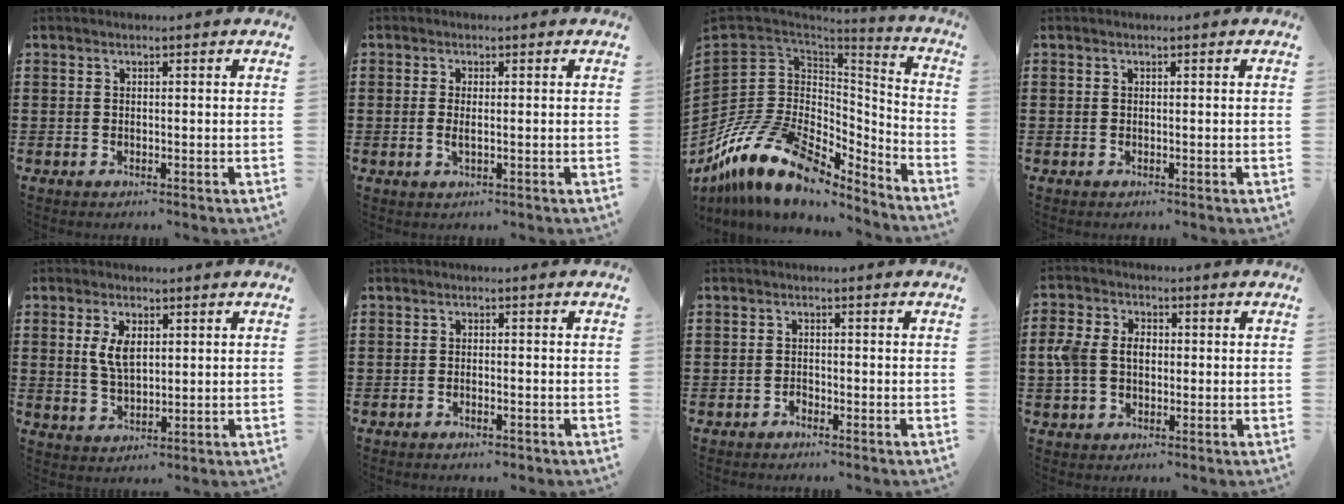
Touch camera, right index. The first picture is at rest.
{"total": 1.7, "force": [0.0, 0.5, 1.7], "torque": [-0.030, -0.002, 0.000]}
{"total": 16.4, "force": [-10.4, 8.9, 9.2], "torque": [-0.222, 0.023, -0.192]}
{"total": 0.0}
{"total": 4.7, "force": [1.2, 2.2, 4.0], "torque": [-0.084, 0.007, 0.021]}
{"total": 1.1, "force": [-0.9, 0.1, 0.6], "torque": [-0.015, -0.005, -0.015]}
{"total": 1.1, "force": [-1.0, 0.5, -0.1], "torque": [0.001, 0.001, -0.021]}
{"total": 5.0, "force": [-0.2, 3.8, 3.3], "torque": [-0.091, 0.005, -0.011]}